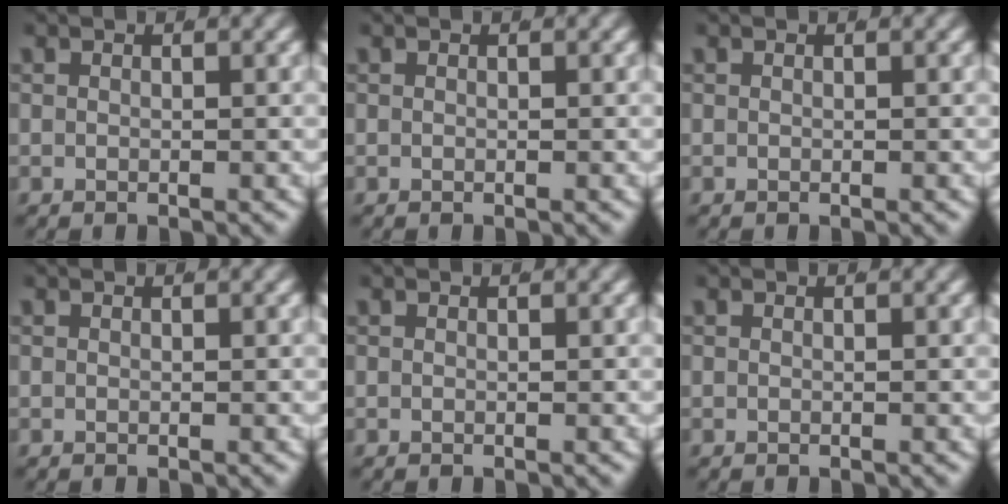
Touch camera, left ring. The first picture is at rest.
{"total": 0.0}
{"total": 0.0}
{"total": 0.0}
{"total": 0.0}
{"total": 0.0}